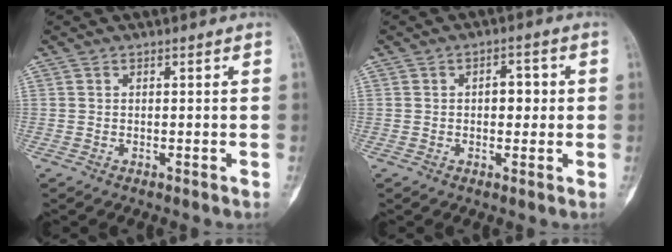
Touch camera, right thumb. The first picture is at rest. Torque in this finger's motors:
{"motor_torque": [0.76, 0.61, 0.09, -0.10, 0.10]}